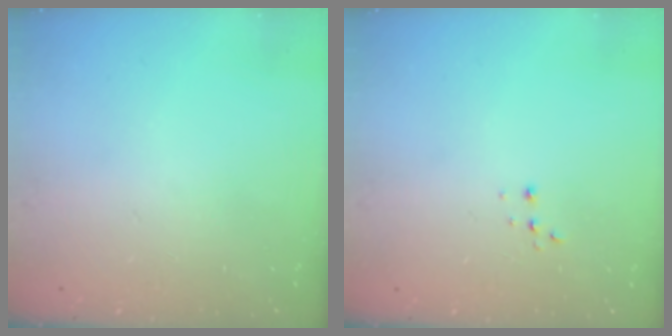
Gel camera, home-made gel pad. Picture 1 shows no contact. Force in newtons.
{"total": 2.2, "press": 2.2, "slide": 0.5}